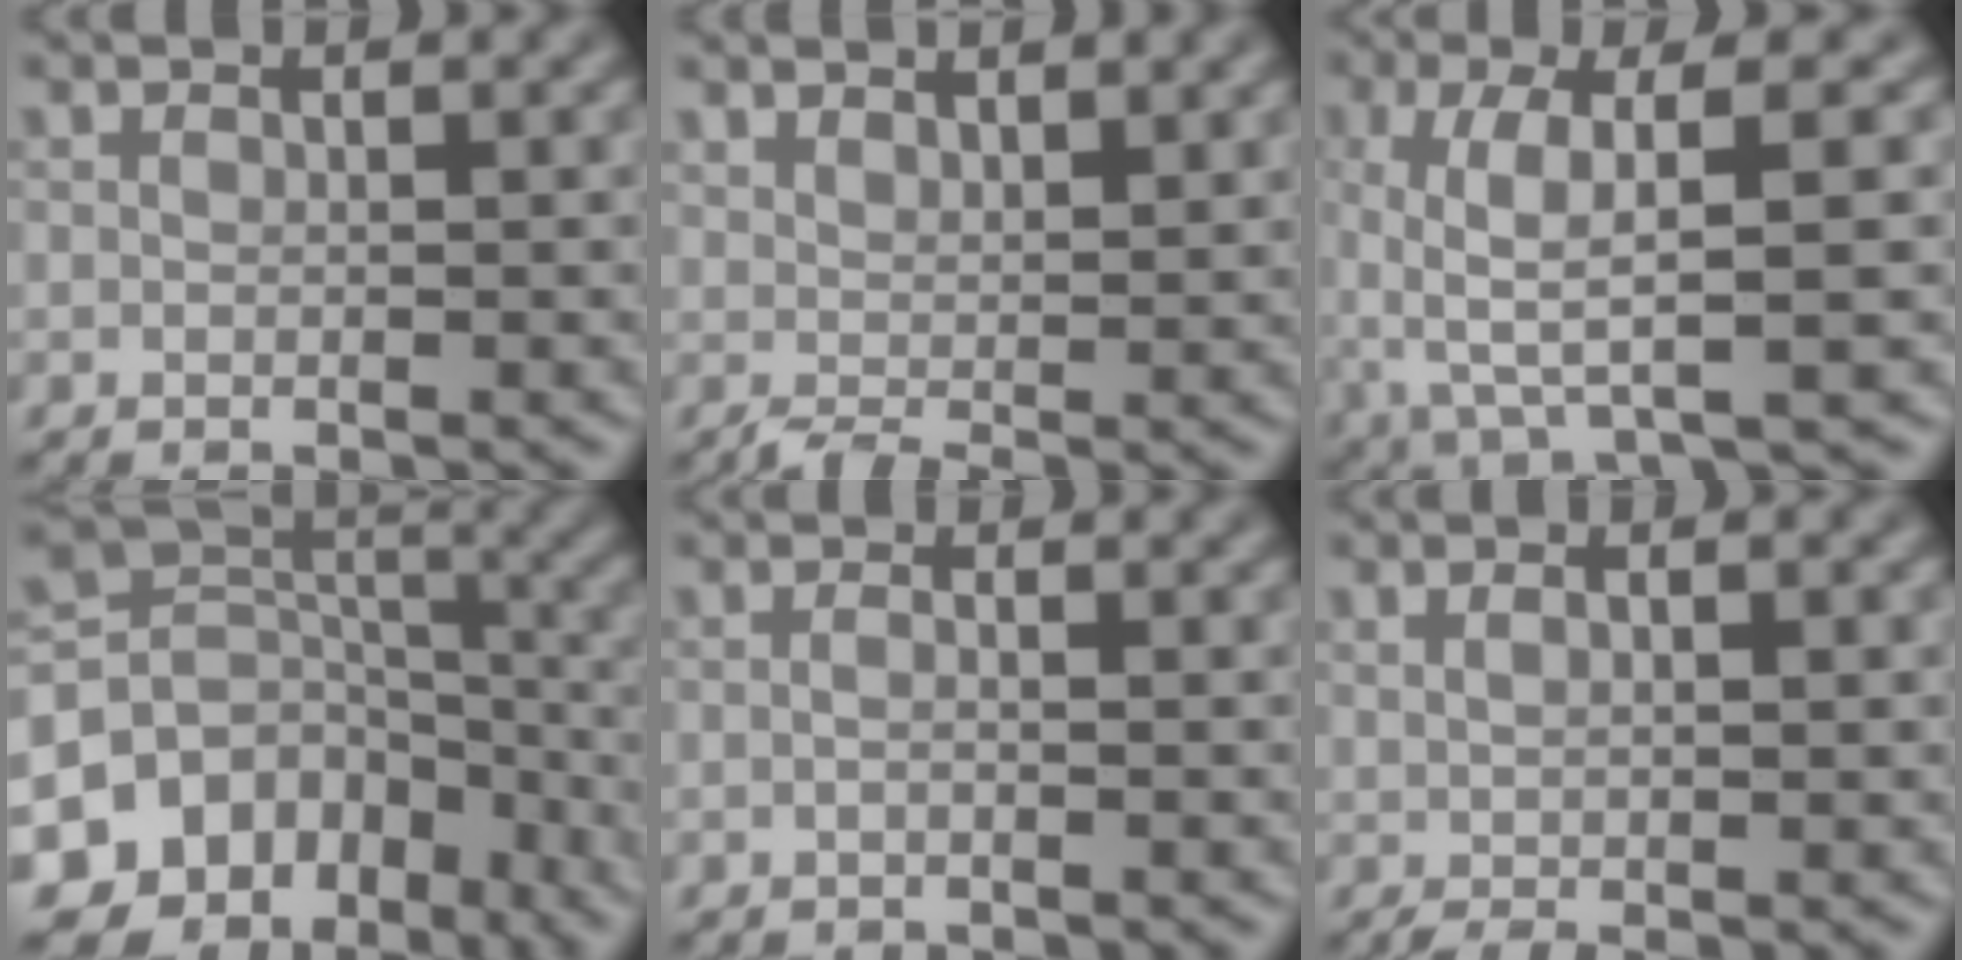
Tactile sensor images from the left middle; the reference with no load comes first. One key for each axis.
{"total": 1.9, "fx": 1.2, "fy": 0.7, "fz": 1.3, "tx": -0.023, "ty": 0.001, "tz": 0.023}
{"total": 7.7, "fx": 0.5, "fy": 2.2, "fz": 7.3, "tx": -0.144, "ty": 0.001, "tz": 0.007}
{"total": 10.4, "fx": -5.3, "fy": 7.9, "fz": 4.1, "tx": -0.089, "ty": -0.001, "tz": -0.080}
{"total": 0.6, "fx": -0.2, "fy": 0.1, "fz": 0.5, "tx": -0.013, "ty": -0.005, "tz": -0.009}
{"total": 2.6, "fx": 0.2, "fy": 0.8, "fz": 2.5, "tx": -0.037, "ty": -0.001, "tz": 0.008}